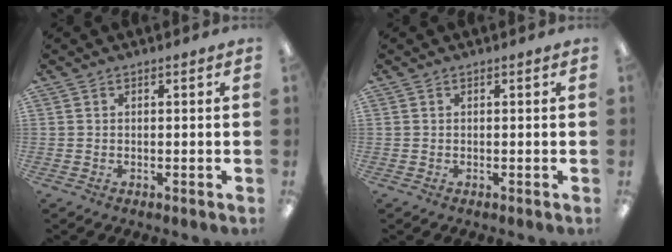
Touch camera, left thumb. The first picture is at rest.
{"total": 0.0}